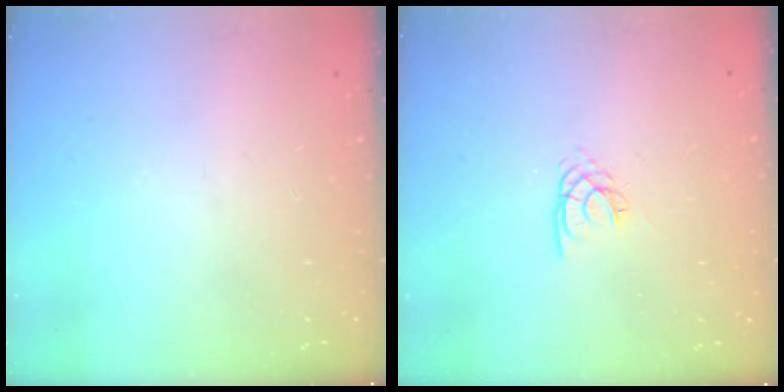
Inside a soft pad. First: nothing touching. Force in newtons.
{"total": 2.2, "press": 2.2, "slide": 0.3}